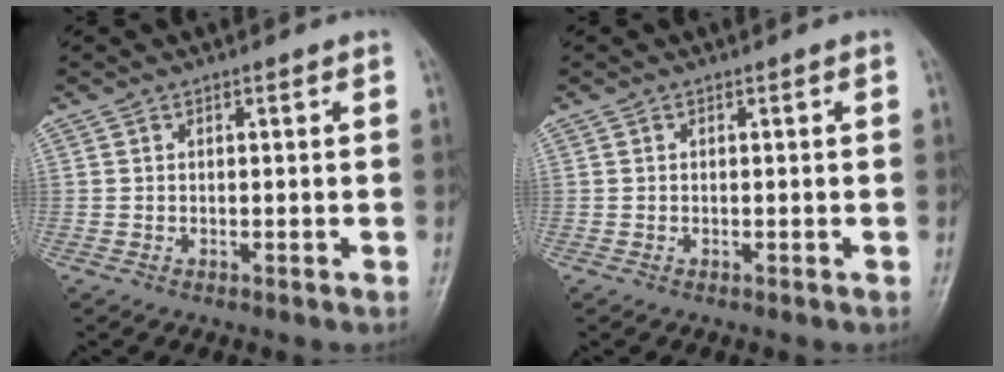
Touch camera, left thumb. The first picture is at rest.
{"total": 0.0}